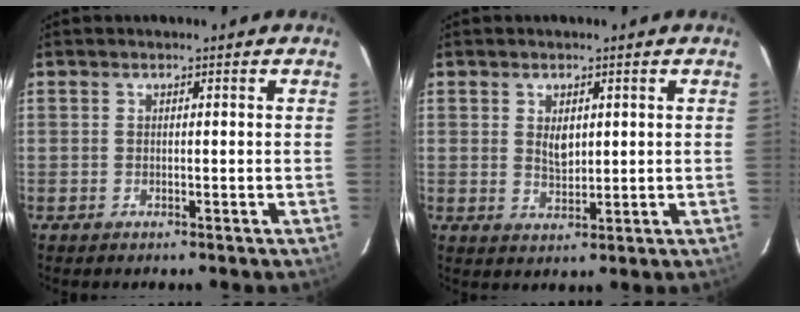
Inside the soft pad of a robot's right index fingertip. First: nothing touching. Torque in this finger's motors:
{"motor_torque": [0.66, 0.34, 0.37, 0.06]}